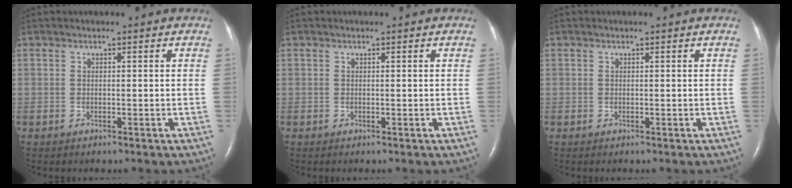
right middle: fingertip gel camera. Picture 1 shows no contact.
{"total": 0.0}
{"total": 0.0}